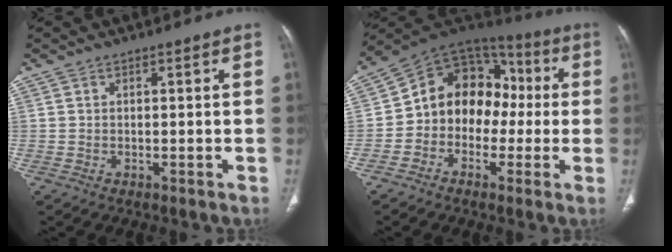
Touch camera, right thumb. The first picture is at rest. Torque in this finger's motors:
{"motor_torque": [-0.30, 0.54, 0.30, -0.15, 0.11]}